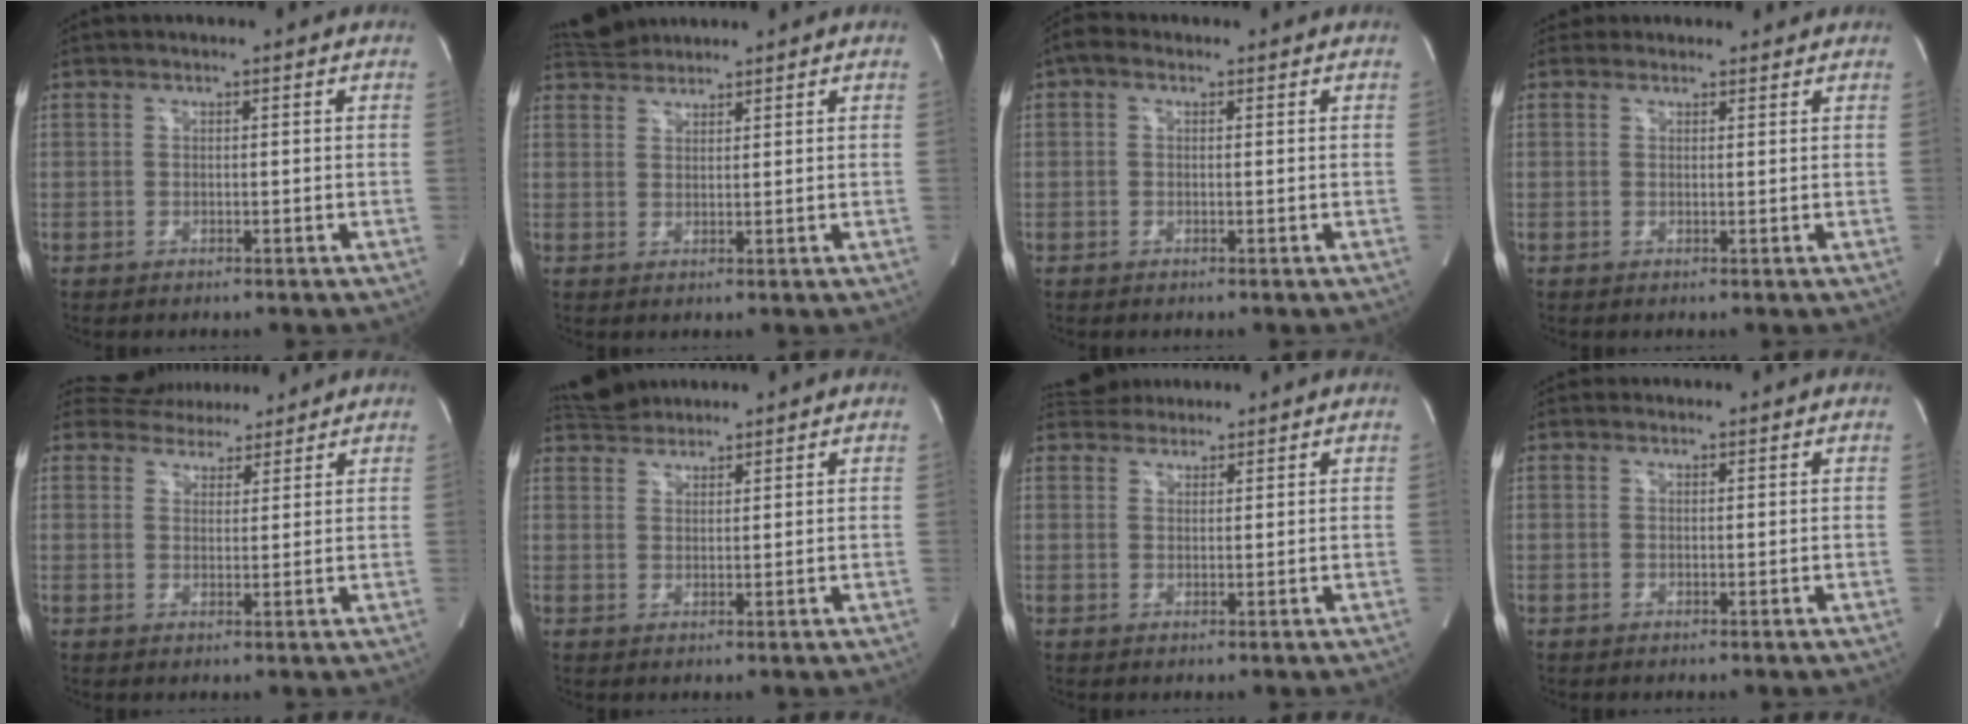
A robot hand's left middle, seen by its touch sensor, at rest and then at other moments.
{"total": 3.8, "force": [3.7, 0.7, 0.1], "torque": [-0.013, 0.021, 0.072]}
{"total": 0.9, "force": [0.3, 0.8, 0.3], "torque": [-0.007, 0.004, 0.000]}
{"total": 4.5, "force": [4.0, 2.1, -0.3], "torque": [0.014, 0.025, 0.043]}
{"total": 7.8, "force": [7.2, 2.9, 1.1], "torque": [-0.013, 0.019, 0.102]}
{"total": 4.5, "force": [4.3, 1.2, 0.4], "torque": [-0.017, 0.024, 0.083]}
{"total": 4.4, "force": [4.0, 1.8, 0.5], "torque": [-0.010, 0.030, 0.069]}
{"total": 0.8, "force": [0.6, 0.4, -0.1], "torque": [-0.002, 0.012, 0.011]}